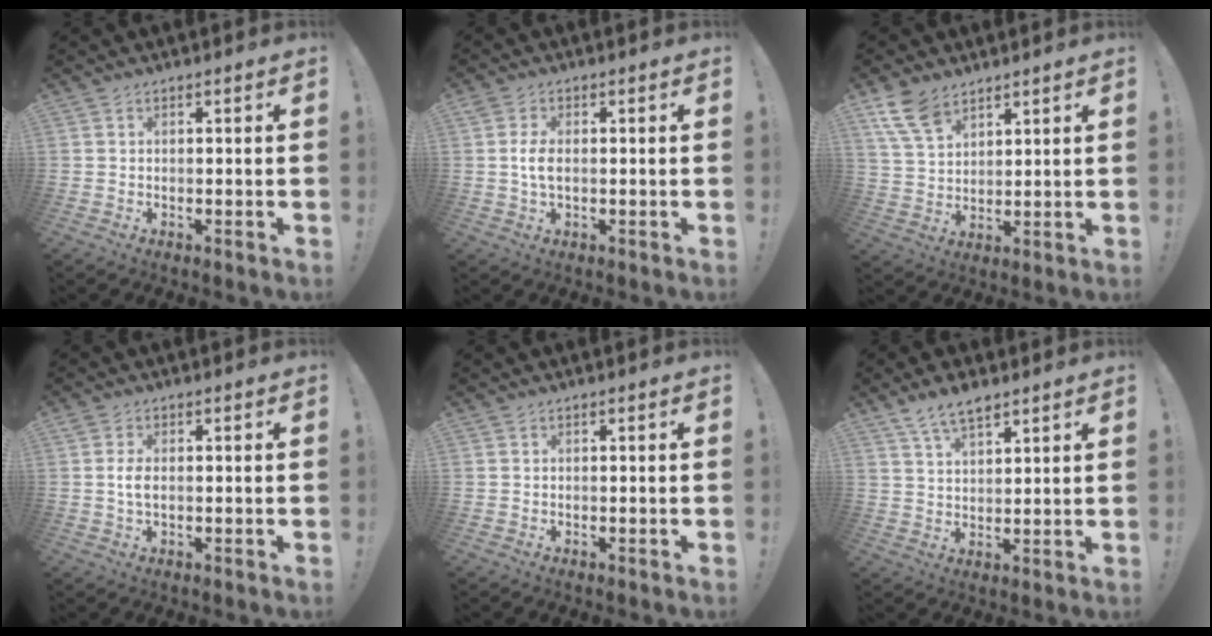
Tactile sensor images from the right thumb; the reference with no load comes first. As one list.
[{"total": 4.2, "force": [0.0, 2.2, 3.6], "torque": [-0.061, 0.001, -0.003]}, {"total": 9.6, "force": [6.5, 5.2, 4.8], "torque": [-0.106, -0.024, 0.132]}, {"total": 3.1, "force": [0.0, 1.6, 2.7], "torque": [-0.055, 0.001, -0.002]}, {"total": 0.0}, {"total": 7.5, "force": [5.4, 3.1, 4.2], "torque": [-0.075, -0.023, 0.101]}]